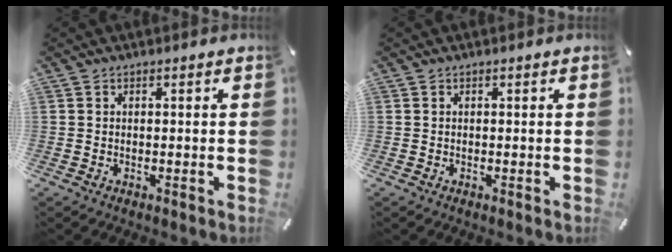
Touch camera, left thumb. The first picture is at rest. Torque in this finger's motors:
{"motor_torque": [-0.11, -0.09, 0.02, 0.02, 0.00]}